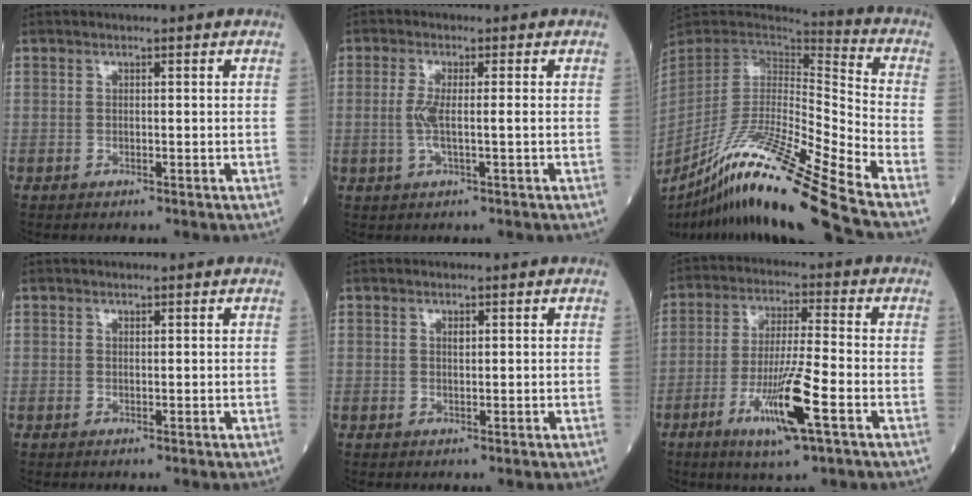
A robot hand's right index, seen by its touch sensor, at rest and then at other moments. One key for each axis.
{"total": 3.6, "fx": -0.3, "fy": 0.3, "fz": 3.6, "tx": -0.078, "ty": -0.003, "tz": -0.008}
{"total": 24.9, "fx": -18.4, "fy": -1.8, "fz": 16.7, "tx": -0.300, "ty": -0.054, "tz": -0.335}
{"total": 0.0}
{"total": 0.7, "fx": 0.3, "fy": 0.3, "fz": 0.5, "tx": -0.011, "ty": -0.003, "tz": 0.006}
{"total": 11.3, "fx": -4.6, "fy": 0.4, "fz": 10.3, "tx": -0.194, "ty": -0.017, "tz": -0.085}